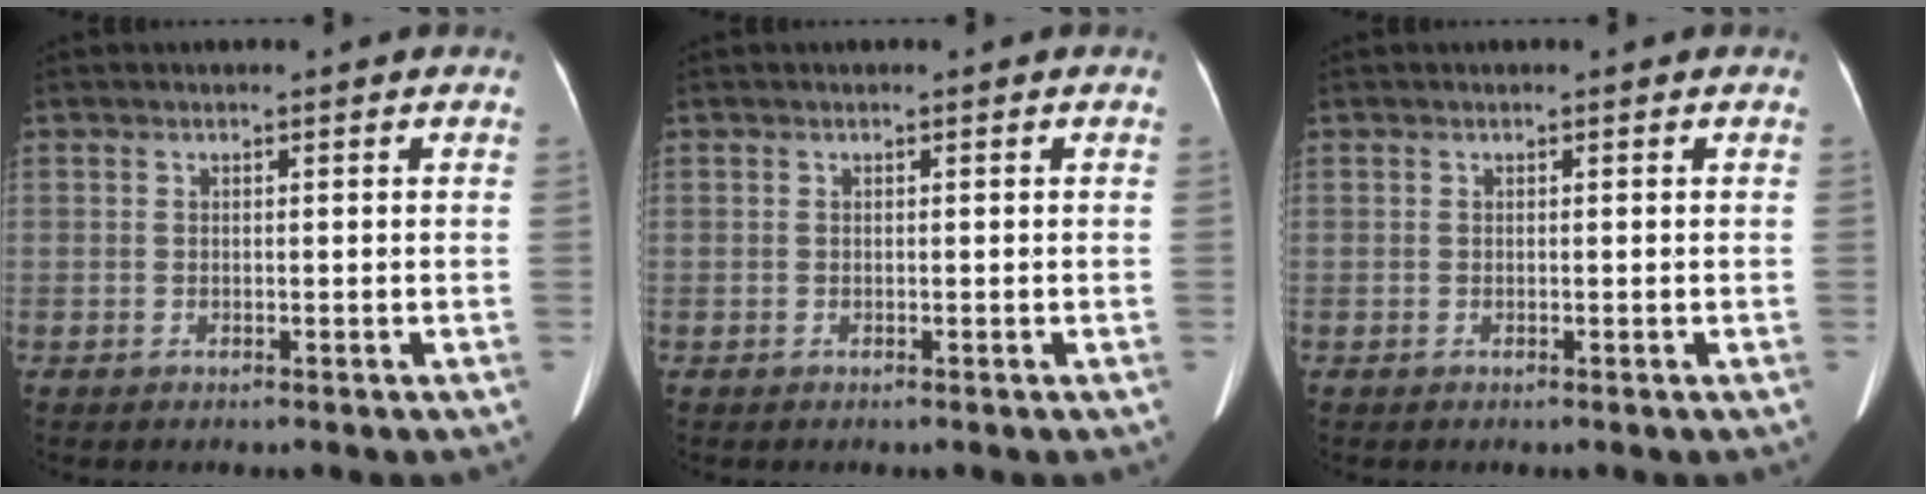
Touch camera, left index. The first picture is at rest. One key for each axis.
{"total": 0.0}
{"total": 0.0}